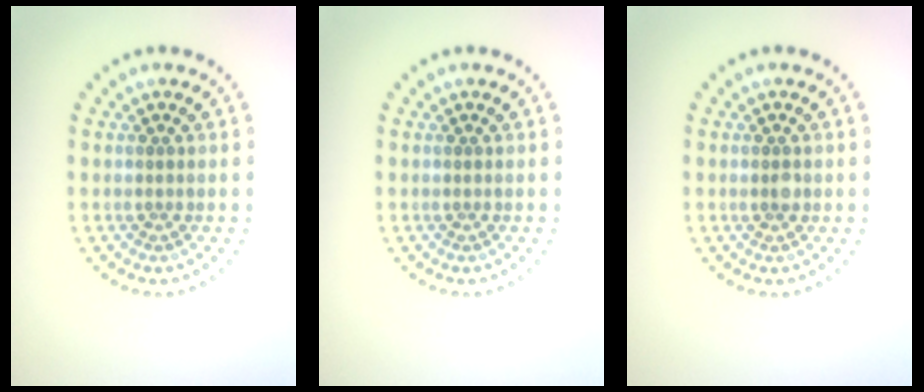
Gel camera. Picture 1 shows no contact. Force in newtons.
{"total": 0.0}
{"total": 0.9, "press": 0.9, "slide": 0.1}